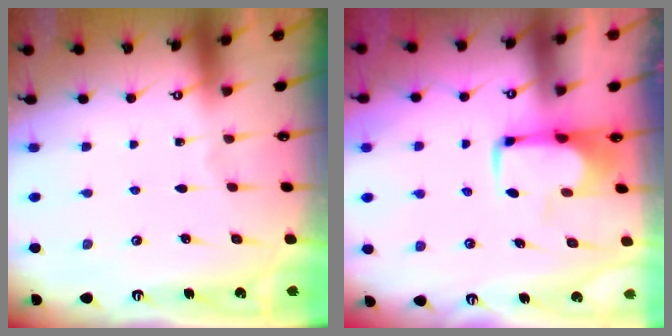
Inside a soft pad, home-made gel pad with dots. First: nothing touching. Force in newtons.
{"total": 1.6, "press": 1.5, "slide": 0.5}